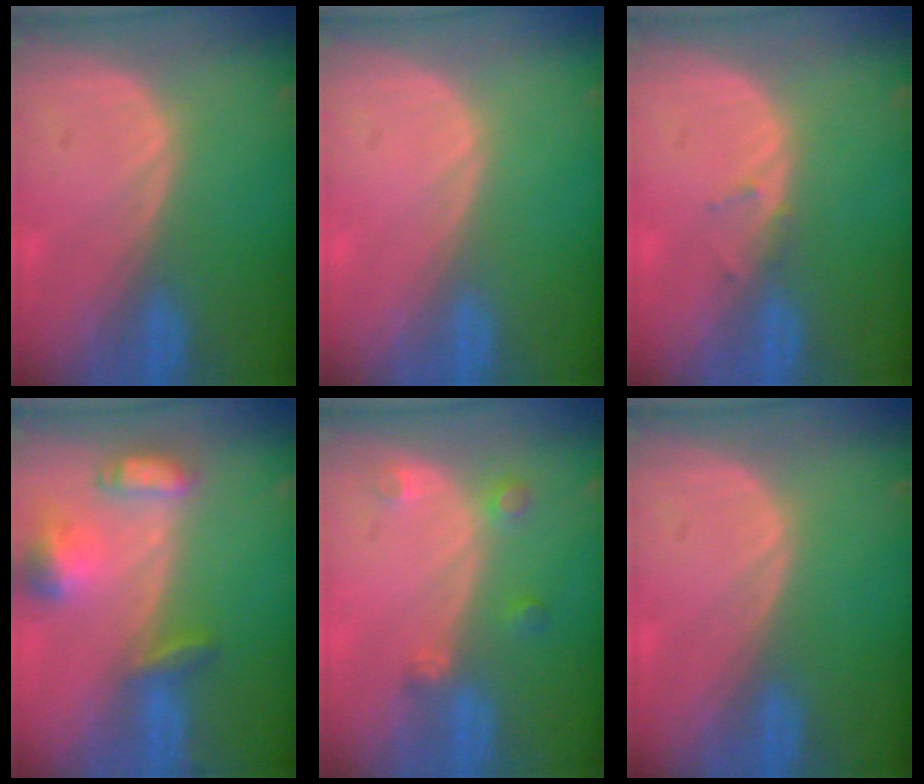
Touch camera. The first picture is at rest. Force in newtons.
{"total": 0.0}
{"total": 1.1, "press": 0.8, "slide": 0.7}
{"total": 6.7, "press": 6.4, "slide": 2.0}
{"total": 2.6, "press": 2.5, "slide": 0.5}
{"total": 0.0}